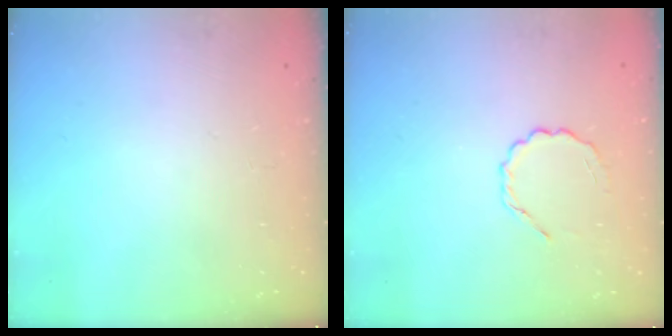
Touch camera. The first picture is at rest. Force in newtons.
{"total": 2.5, "press": 2.3, "slide": 0.9}